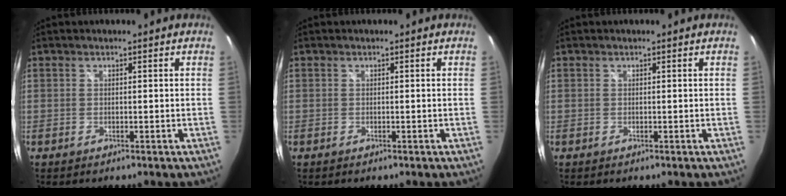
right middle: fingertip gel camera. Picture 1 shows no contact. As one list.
[{"total": 0.0}, {"total": 0.0}]